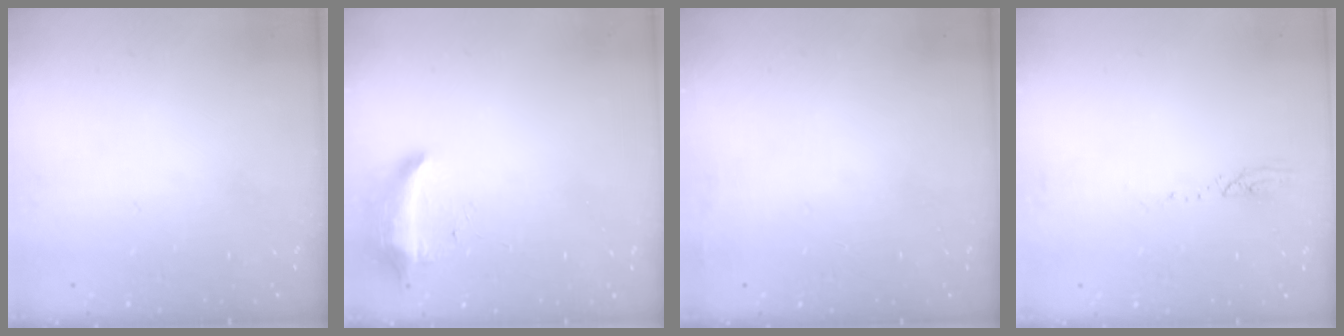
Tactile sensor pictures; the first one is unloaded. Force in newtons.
{"total": 8.3, "press": 8.3, "slide": 0.1}
{"total": 2.9, "press": 2.4, "slide": 1.6}
{"total": 2.4, "press": 2.4, "slide": 0.3}